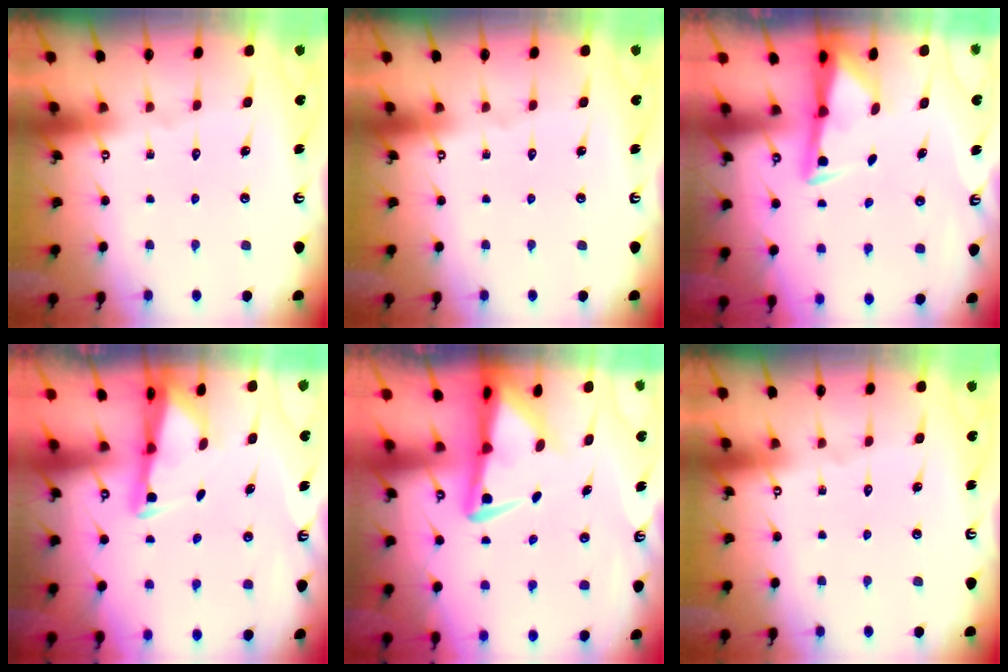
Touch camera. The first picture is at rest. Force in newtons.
{"total": 0.0}
{"total": 2.8, "press": 2.7, "slide": 0.6}
{"total": 2.7, "press": 2.7, "slide": 0.5}
{"total": 4.8, "press": 4.7, "slide": 0.9}
{"total": 0.0}